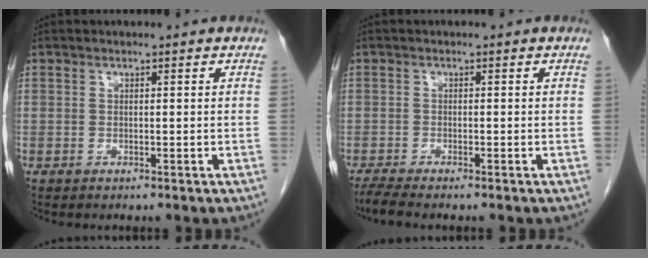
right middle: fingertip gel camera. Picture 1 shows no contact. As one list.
[{"total": 2.9, "force": [-2.5, -0.2, 1.5], "torque": [-0.033, -0.008, -0.046]}]